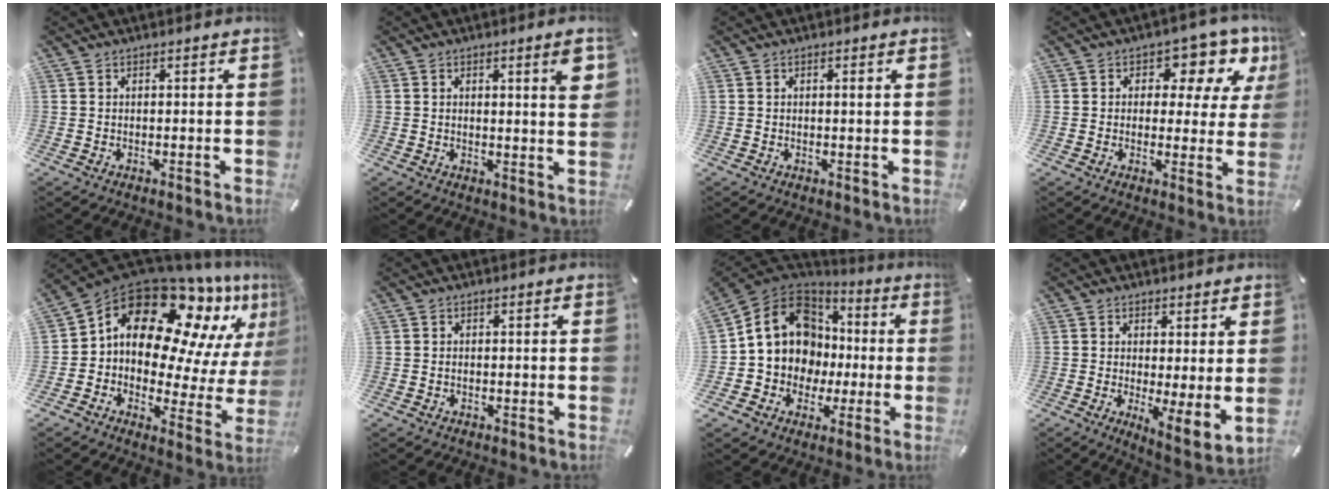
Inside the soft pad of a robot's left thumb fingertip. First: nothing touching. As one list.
[{"total": 5.5, "force": [2.0, 1.2, 5.0], "torque": [-0.073, -0.009, 0.027]}, {"total": 1.1, "force": [0.3, 0.3, 1.0], "torque": [-0.011, -0.001, 0.002]}, {"total": 10.1, "force": [5.0, 6.1, 6.4], "torque": [-0.078, -0.032, 0.082]}, {"total": 18.6, "force": [11.0, 10.7, 10.5], "torque": [-0.172, -0.101, 0.184]}, {"total": 0.7, "force": [-0.3, 0.4, 0.5], "torque": [-0.010, -0.001, -0.006]}, {"total": 15.2, "force": [1.7, 13.7, 6.5], "torque": [-0.135, -0.009, 0.041]}, {"total": 4.6, "force": [1.5, 1.0, 4.3], "torque": [-0.054, -0.035, 0.032]}]